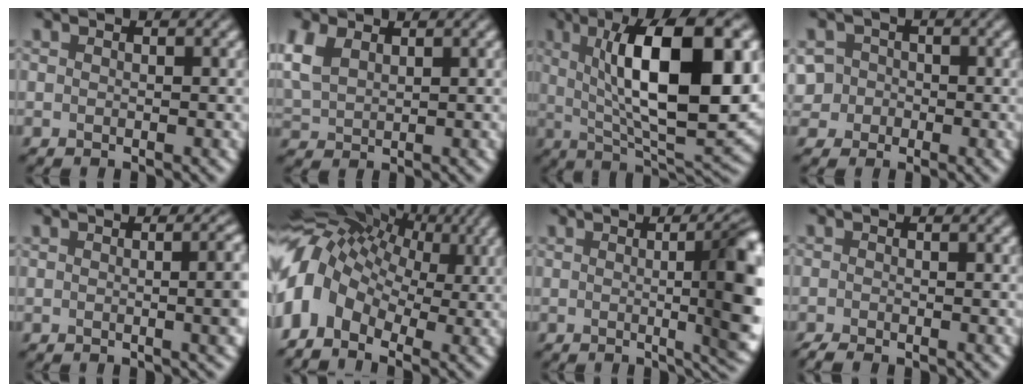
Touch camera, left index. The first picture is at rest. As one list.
[{"total": 3.5, "force": [1.5, 2.2, 2.3], "torque": [-0.066, 0.006, 0.030]}, {"total": 13.4, "force": [2.4, 4.5, 12.4], "torque": [-0.174, -0.001, 0.031]}, {"total": 4.7, "force": [-1.2, 4.4, 1.3], "torque": [-0.019, 0.021, -0.045]}, {"total": 6.3, "force": [0.5, 2.8, 5.7], "torque": [-0.025, 0.023, -0.003]}, {"total": 12.6, "force": [-0.1, 9.3, 8.4], "torque": [-0.185, 0.010, -0.009]}, {"total": 12.2, "force": [0.5, 4.1, 11.5], "torque": [-0.090, 0.018, -0.011]}, {"total": 1.4, "force": [-1.0, 0.4, 0.9], "torque": [-0.021, -0.006, -0.024]}]